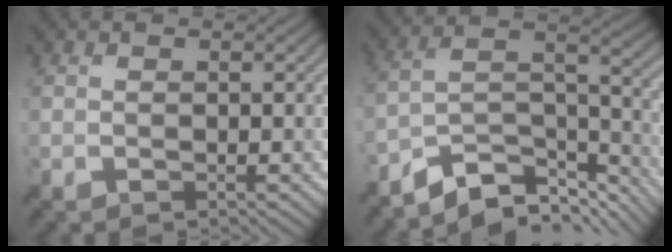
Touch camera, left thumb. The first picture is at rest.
{"total": 11.3, "force": [-8.9, 4.1, 5.7], "torque": [-0.101, 0.002, -0.156]}